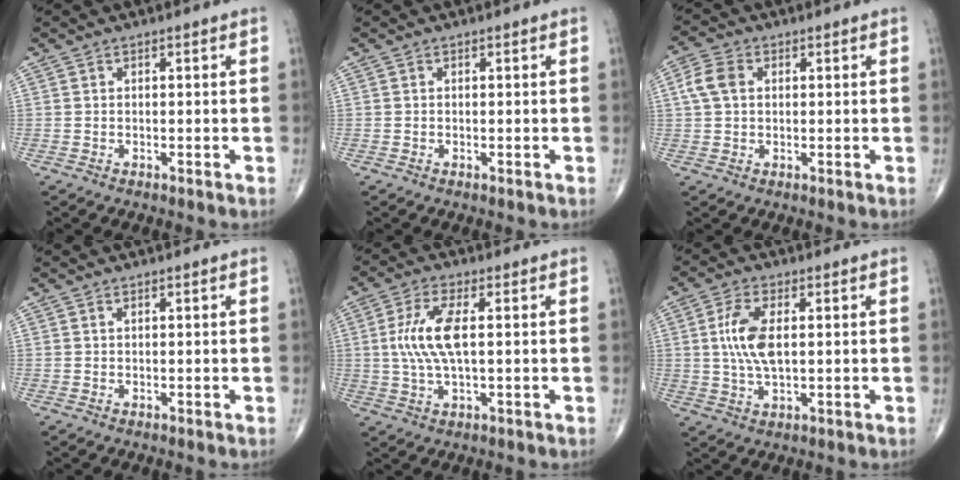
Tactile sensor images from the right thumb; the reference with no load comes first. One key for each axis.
{"total": 0.0}
{"total": 5.1, "fx": 1.0, "fy": 3.6, "fz": 3.4, "tx": -0.075, "ty": 0.012, "tz": 0.017}
{"total": 0.0}
{"total": 8.7, "fx": 0.9, "fy": 3.0, "fz": 8.1, "tx": -0.184, "ty": 0.003, "tz": 0.018}
{"total": 8.0, "fx": 1.0, "fy": 3.6, "fz": 7.0, "tx": -0.149, "ty": -0.001, "tz": 0.020}